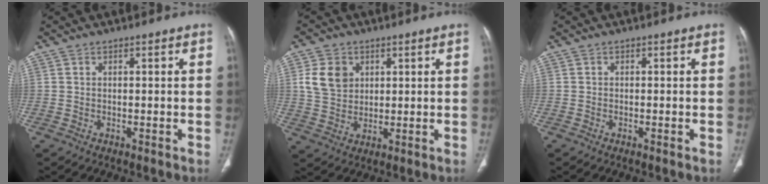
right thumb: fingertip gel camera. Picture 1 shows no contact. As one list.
[{"total": 7.6, "force": [2.5, 6.0, 4.0], "torque": [-0.057, -0.006, 0.052]}, {"total": 0.0}]